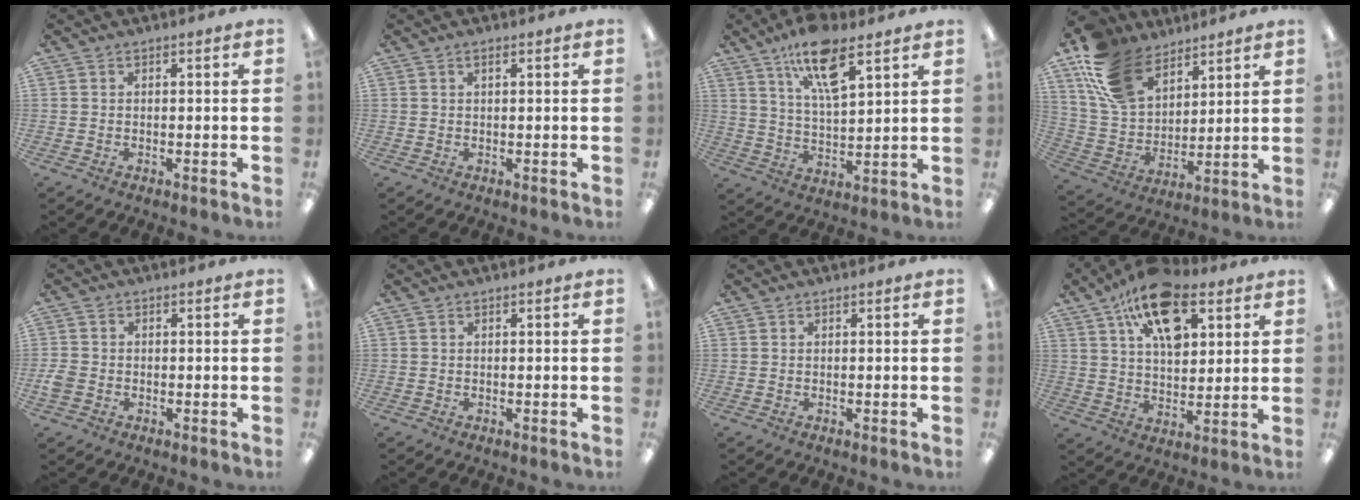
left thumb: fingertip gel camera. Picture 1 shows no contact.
{"total": 0.7, "force": [0.5, 0.2, 0.5], "torque": [-0.011, 0.002, 0.009]}
{"total": 13.2, "force": [8.5, 4.7, 8.9], "torque": [-0.148, -0.035, 0.147]}
{"total": 17.6, "force": [11.5, 10.5, 8.2], "torque": [-0.175, -0.041, 0.224]}
{"total": 2.9, "force": [-0.9, 2.3, 1.5], "torque": [-0.022, 0.007, -0.015]}
{"total": 0.0}
{"total": 0.0}
{"total": 17.4, "force": [9.3, 9.4, 11.2], "torque": [-0.176, -0.029, 0.163]}